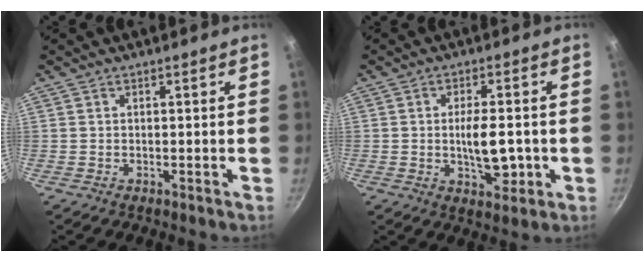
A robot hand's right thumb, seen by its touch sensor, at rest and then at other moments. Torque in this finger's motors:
{"motor_torque": [2.11, 2.02, 1.89, -0.74, 0.35]}